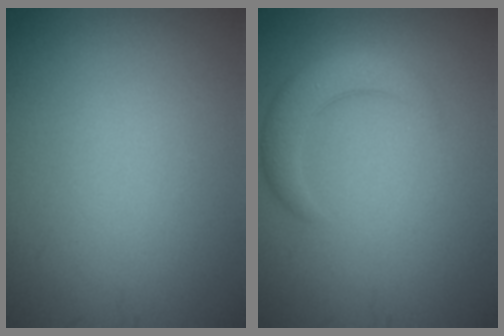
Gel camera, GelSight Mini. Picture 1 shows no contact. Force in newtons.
{"total": 3.4, "press": 3.4, "slide": 0.2}